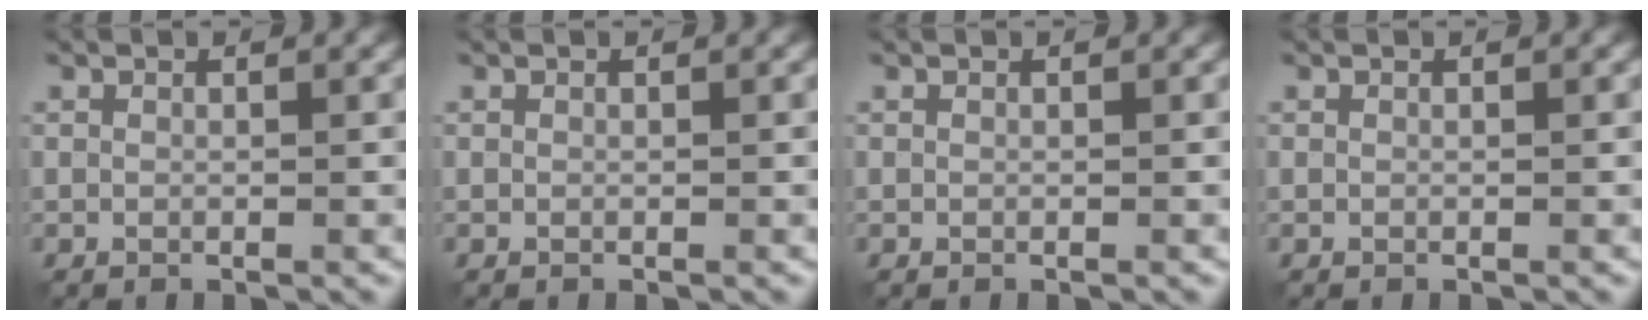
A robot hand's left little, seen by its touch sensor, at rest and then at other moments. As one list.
[{"total": 0.0}, {"total": 0.0}, {"total": 0.0}]